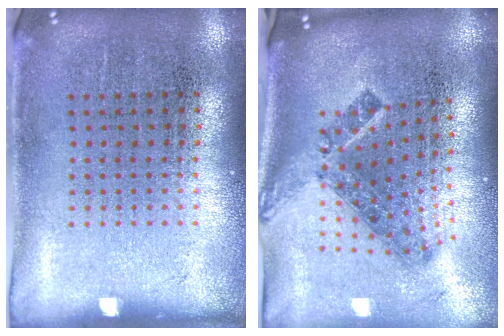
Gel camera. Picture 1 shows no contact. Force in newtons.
{"total": 1.7, "press": 1.2, "slide": 1.1}